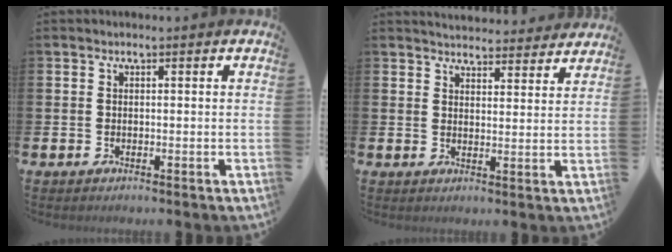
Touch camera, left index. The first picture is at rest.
{"total": 4.5, "force": [4.5, 0.6, 0.0], "torque": [-0.001, -0.033, 0.079]}